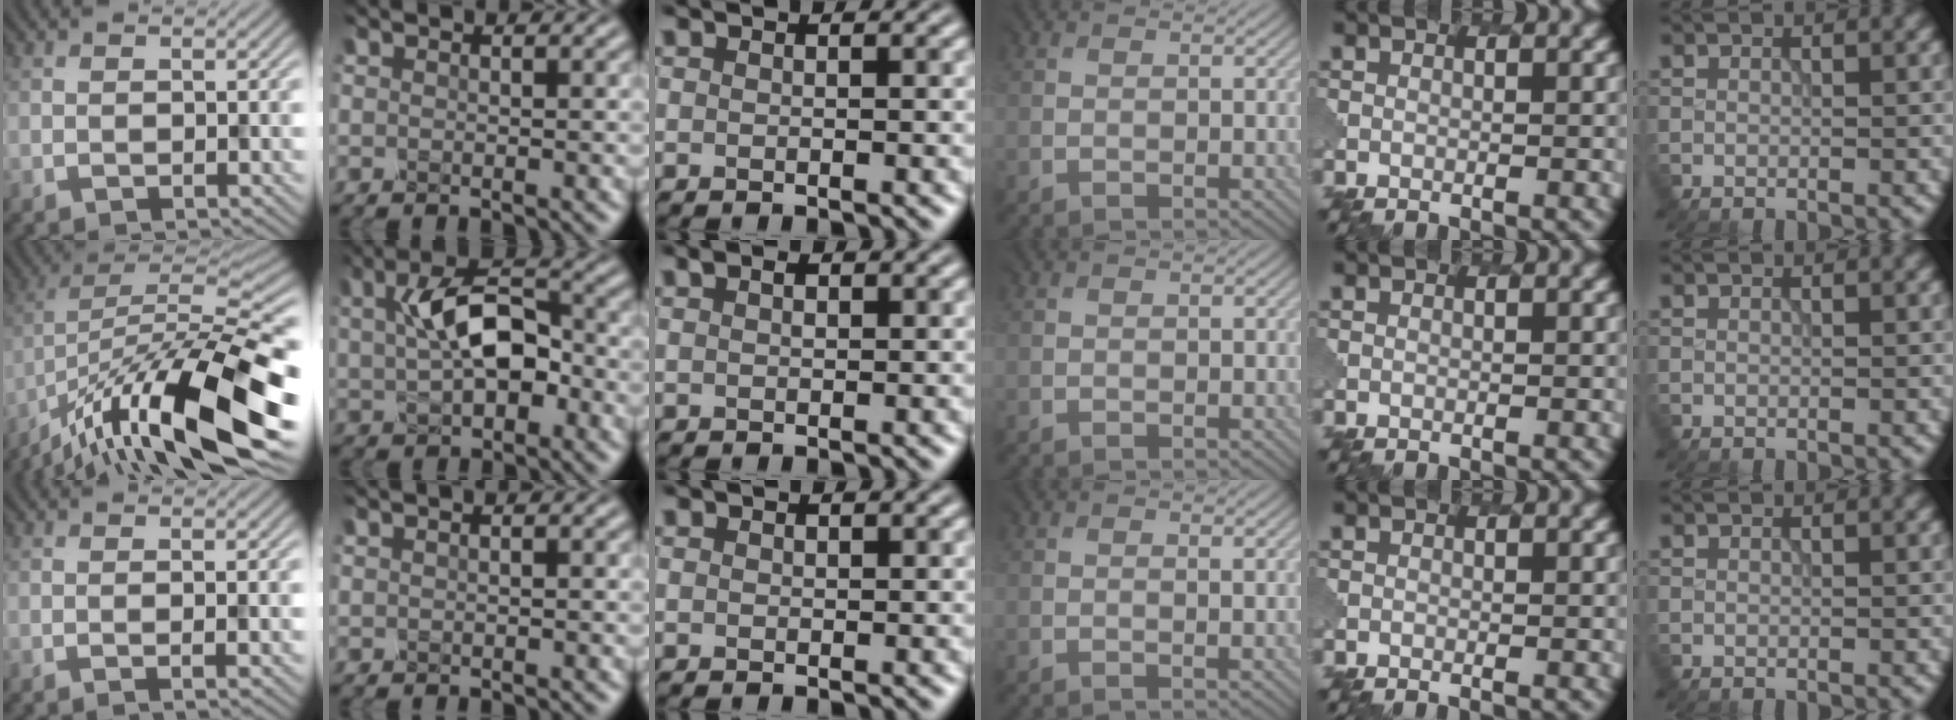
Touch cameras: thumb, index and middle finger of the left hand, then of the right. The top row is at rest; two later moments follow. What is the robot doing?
{"motion": "disassemble", "object": "battery cover"}